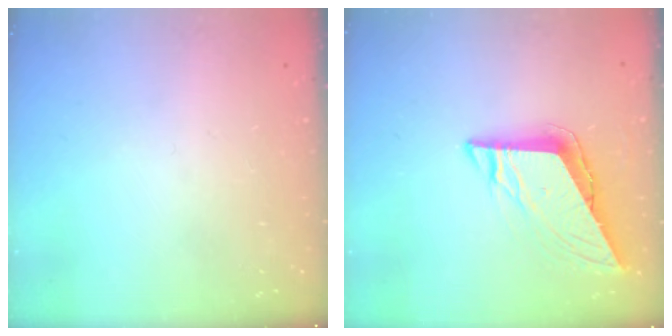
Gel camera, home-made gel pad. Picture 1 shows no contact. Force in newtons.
{"total": 8.7, "press": 8.6, "slide": 0.7}